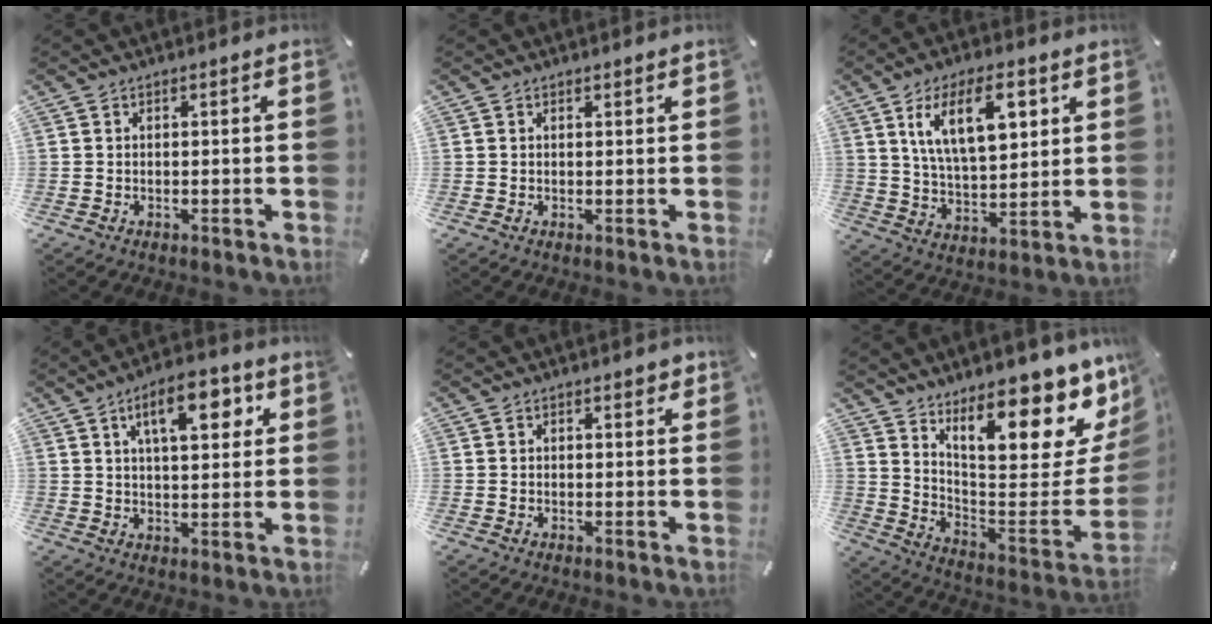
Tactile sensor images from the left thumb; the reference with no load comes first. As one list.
[{"total": 0.5, "force": [0.5, 0.2, 0.2], "torque": [-0.004, -0.001, 0.009]}, {"total": 15.1, "force": [7.0, 7.2, 11.2], "torque": [-0.204, -0.012, 0.118]}, {"total": 11.7, "force": [5.1, 5.2, 9.1], "torque": [-0.130, -0.008, 0.080]}, {"total": 1.3, "force": [0.7, 0.8, 0.8], "torque": [-0.001, -0.003, 0.008]}, {"total": 20.9, "force": [14.8, 7.1, 12.9], "torque": [-0.133, -0.134, 0.236]}]